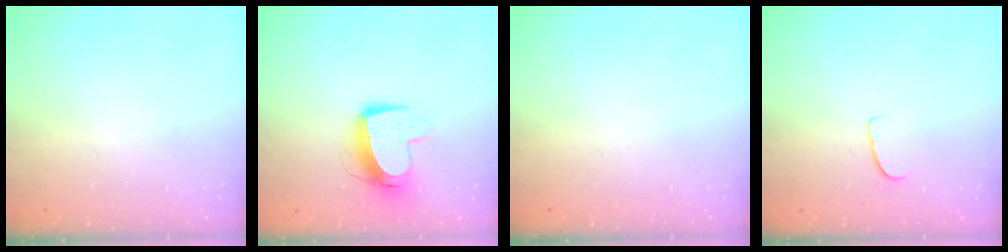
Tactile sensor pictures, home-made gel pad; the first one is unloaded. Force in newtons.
{"total": 11.1, "press": 11.0, "slide": 1.3}
{"total": 0.0}
{"total": 4.7, "press": 4.7, "slide": 0.3}